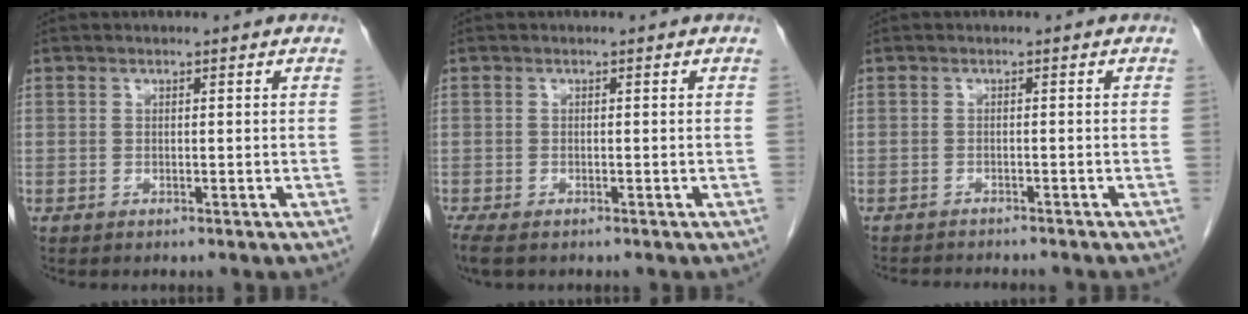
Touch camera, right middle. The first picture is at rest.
{"total": 3.9, "force": [-2.8, 1.6, 2.2], "torque": [-0.048, -0.013, -0.047]}
{"total": 5.9, "force": [-5.5, 0.8, 1.9], "torque": [-0.022, -0.006, -0.077]}